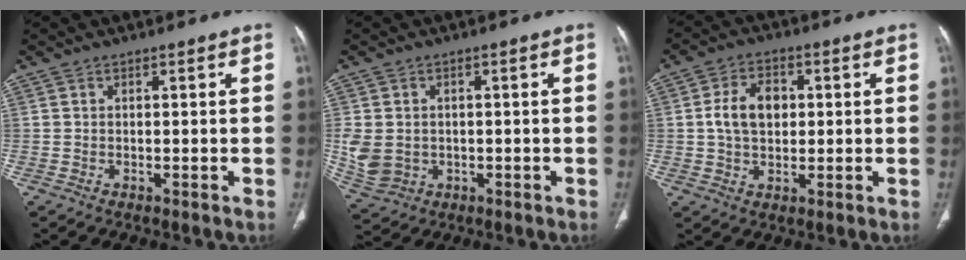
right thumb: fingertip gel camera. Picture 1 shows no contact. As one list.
[{"total": 8.0, "force": [-0.5, 6.5, 4.6], "torque": [-0.094, -0.004, 0.004]}, {"total": 7.9, "force": [0.9, 5.6, 5.5], "torque": [-0.081, 0.007, 0.013]}]